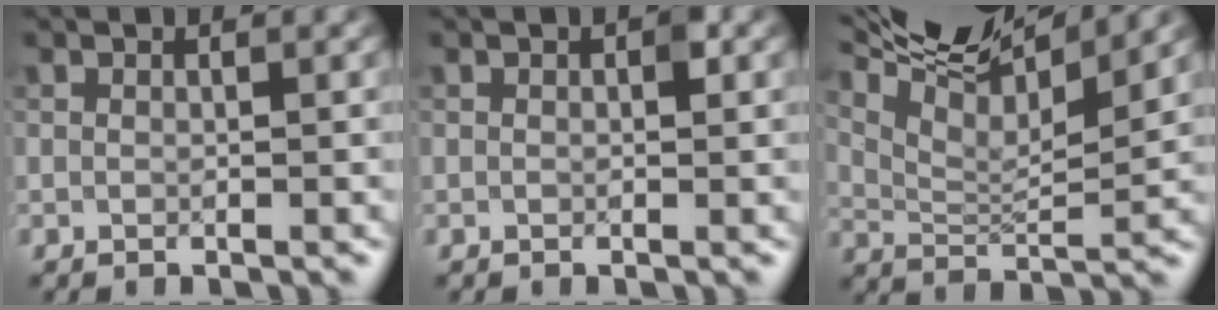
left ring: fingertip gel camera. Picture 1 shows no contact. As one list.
[{"total": 1.3, "force": [0.2, 0.5, 1.2], "torque": [-0.014, 0.000, 0.002]}, {"total": 12.5, "force": [9.0, 3.2, 8.0], "torque": [-0.152, 0.022, 0.140]}]